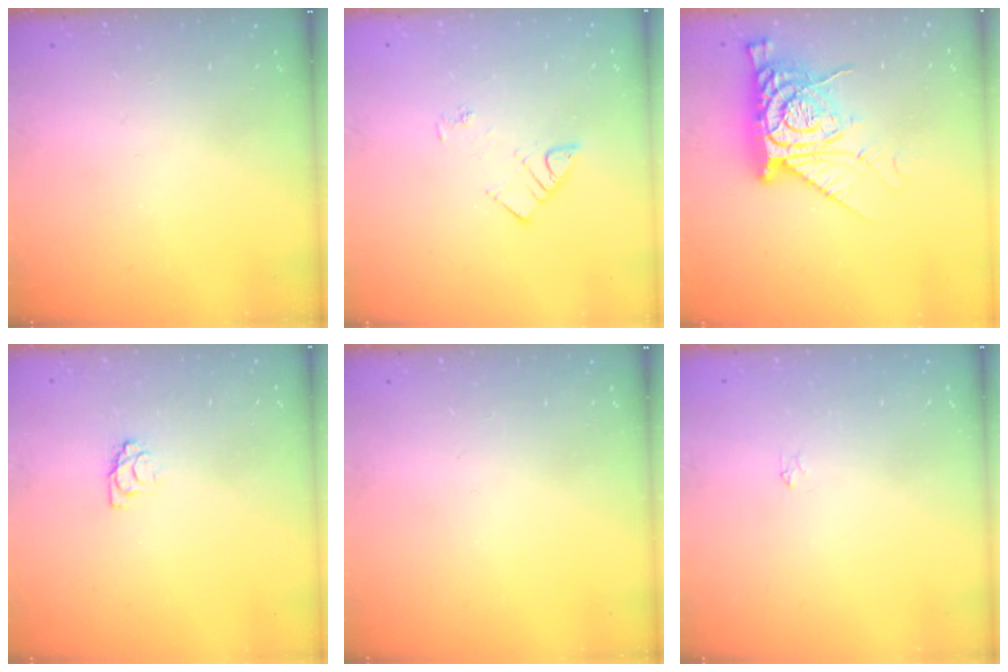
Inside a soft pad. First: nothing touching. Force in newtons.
{"total": 3.8, "press": 3.7, "slide": 0.6}
{"total": 13.0, "press": 12.9, "slide": 1.0}
{"total": 3.6, "press": 3.6, "slide": 0.4}
{"total": 0.0}
{"total": 2.2, "press": 2.2, "slide": 0.3}